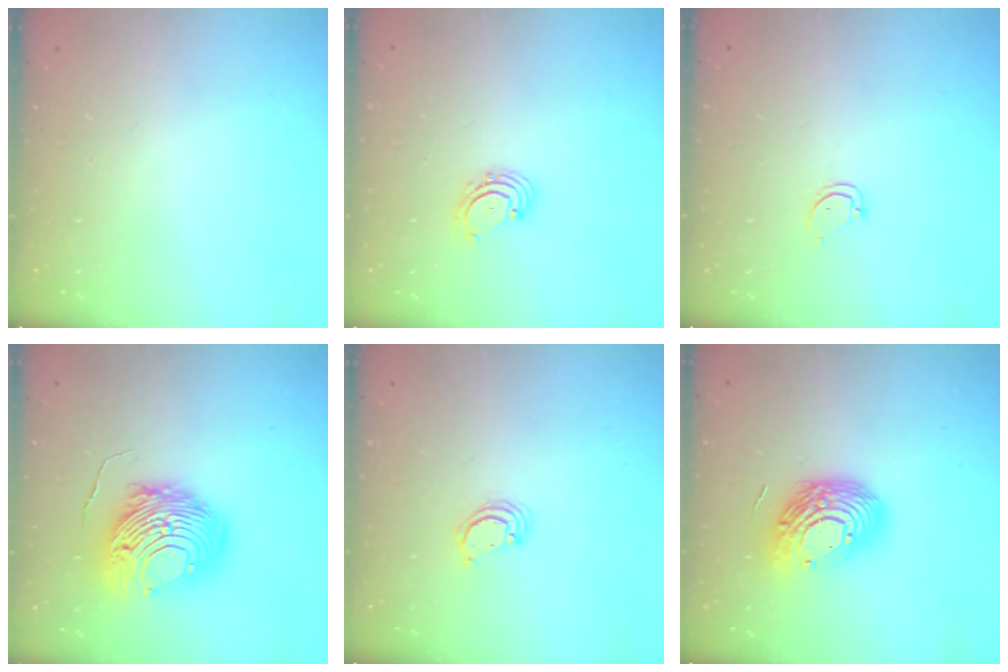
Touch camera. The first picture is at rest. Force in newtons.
{"total": 1.8, "press": 1.7, "slide": 0.7}
{"total": 2.5, "press": 2.5, "slide": 0.3}
{"total": 14.7, "press": 14.6, "slide": 1.4}
{"total": 2.6, "press": 2.6, "slide": 0.2}
{"total": 14.8, "press": 14.8, "slide": 1.0}